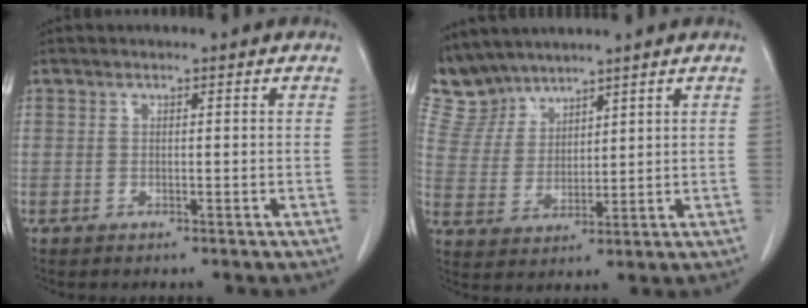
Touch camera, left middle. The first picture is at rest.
{"total": 6.3, "force": [6.1, 1.7, -0.1], "torque": [-0.012, 0.011, 0.141]}